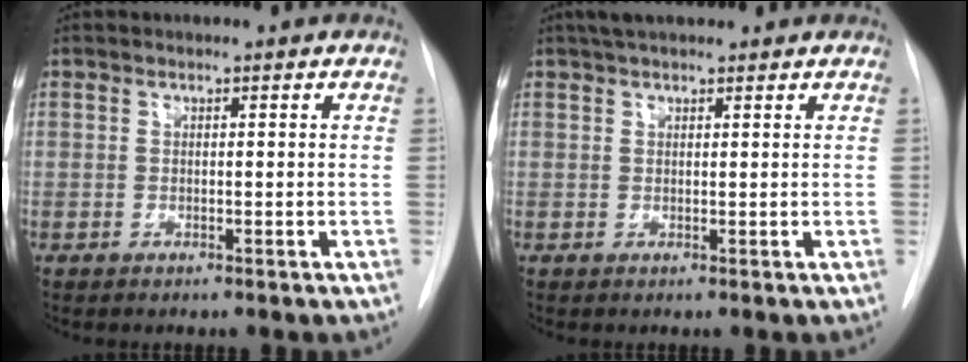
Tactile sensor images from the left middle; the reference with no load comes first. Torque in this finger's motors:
{"motor_torque": [0.32, -0.29, -0.01, 0.01]}